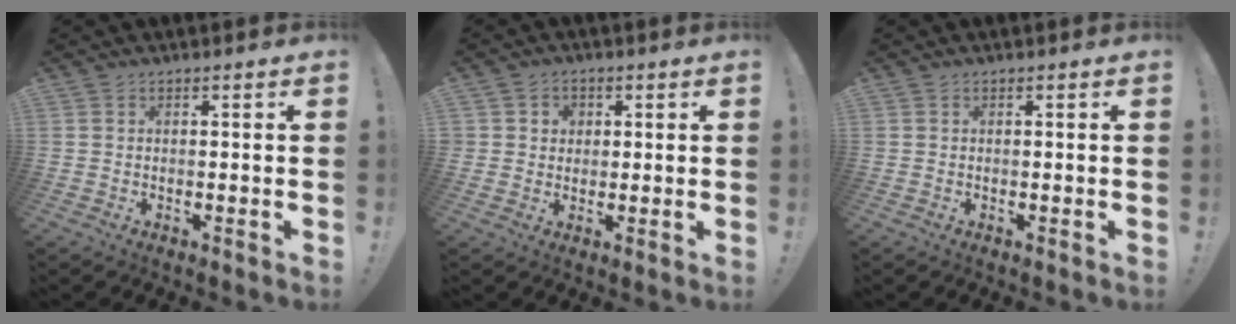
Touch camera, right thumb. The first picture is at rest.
{"total": 3.5, "force": [0.7, 3.4, 0.5], "torque": [-0.010, 0.001, 0.012]}
{"total": 0.0}